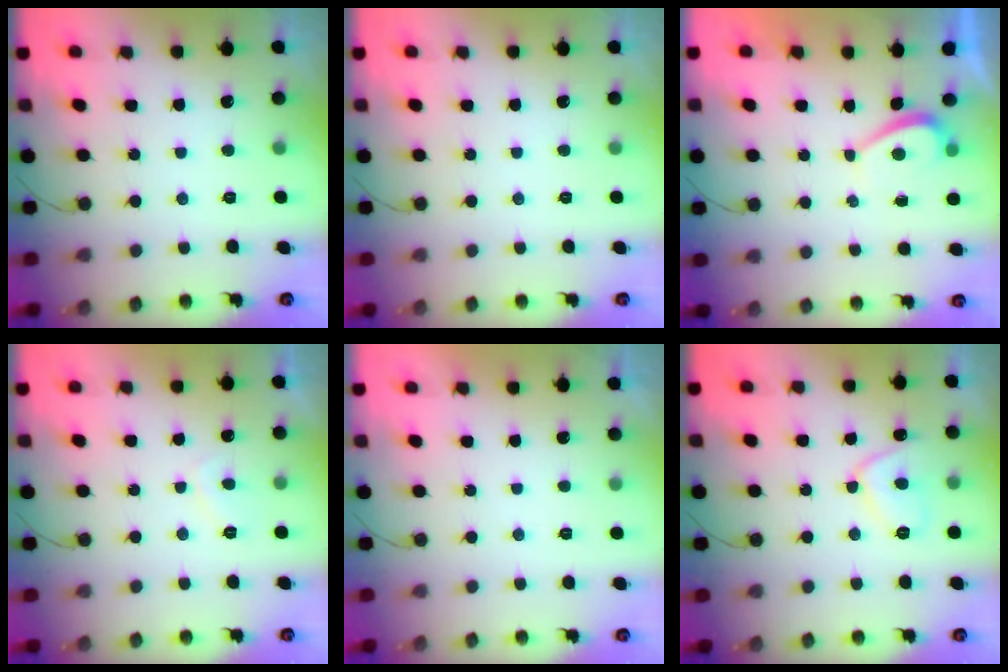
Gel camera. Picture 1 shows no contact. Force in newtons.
{"total": 0.0}
{"total": 1.3, "press": 1.1, "slide": 0.5}
{"total": 1.5, "press": 1.4, "slide": 0.7}
{"total": 2.2, "press": 2.1, "slide": 0.4}
{"total": 8.3, "press": 8.2, "slide": 1.1}